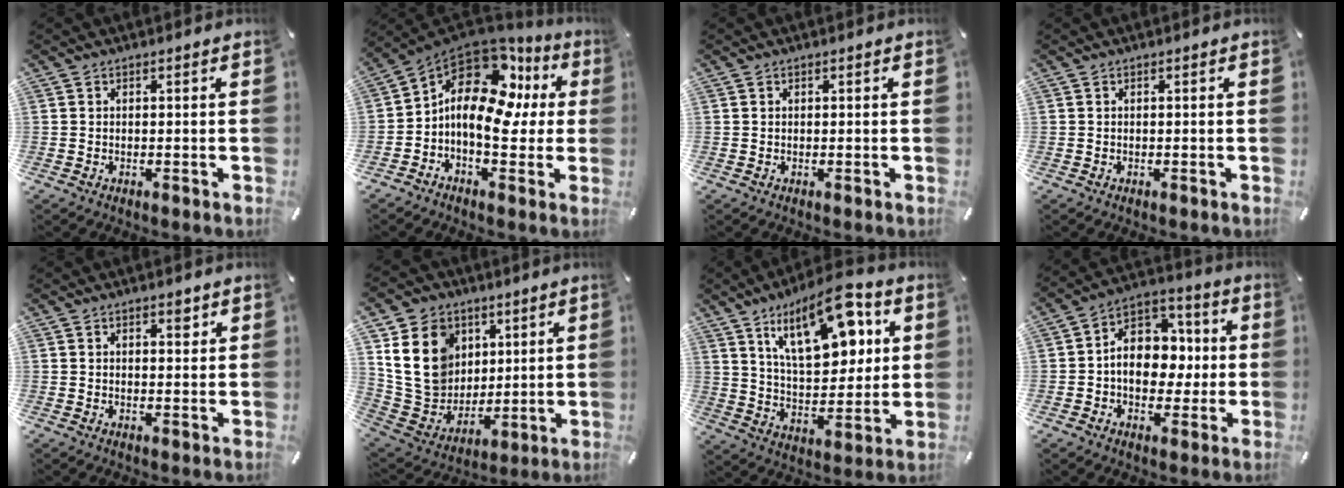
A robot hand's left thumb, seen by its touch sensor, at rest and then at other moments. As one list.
[{"total": 14.5, "force": [2.8, 9.3, 10.7], "torque": [-0.187, -0.022, 0.038]}, {"total": 0.0}, {"total": 0.0}, {"total": 1.9, "force": [1.2, 1.0, 1.1], "torque": [-0.007, -0.005, 0.017]}, {"total": 17.9, "force": [5.5, 14.9, 8.1], "torque": [-0.165, -0.021, 0.112]}, {"total": 19.7, "force": [10.2, 9.4, 14.0], "torque": [-0.220, -0.042, 0.168]}, {"total": 11.6, "force": [-0.8, 9.6, 6.4], "torque": [-0.097, 0.002, -0.012]}]